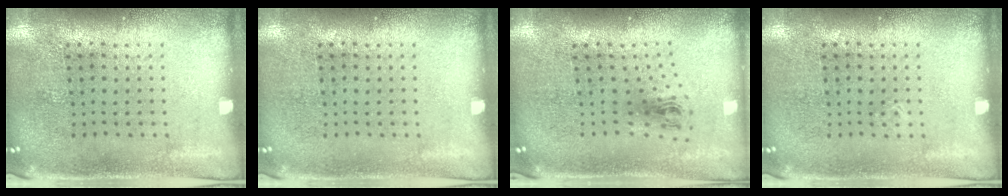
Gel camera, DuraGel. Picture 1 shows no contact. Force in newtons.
{"total": 0.0}
{"total": 1.0, "press": 0.5, "slide": 0.9}
{"total": 0.0}